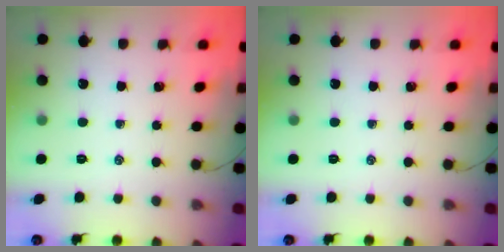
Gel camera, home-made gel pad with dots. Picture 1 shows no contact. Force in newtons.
{"total": 0.0}